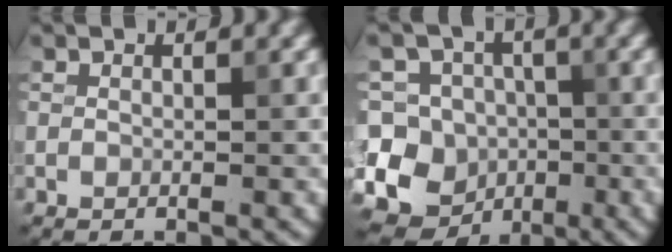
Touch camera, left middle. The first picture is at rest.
{"total": 14.2, "force": [-4.2, 12.9, 4.2], "torque": [-0.106, 0.017, -0.090]}